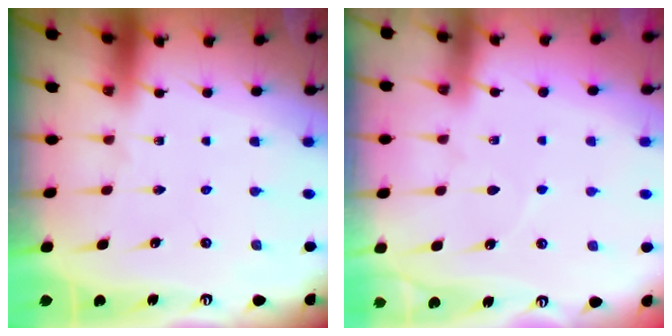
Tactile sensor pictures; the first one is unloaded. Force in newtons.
{"total": 5.0, "press": 5.0, "slide": 0.6}